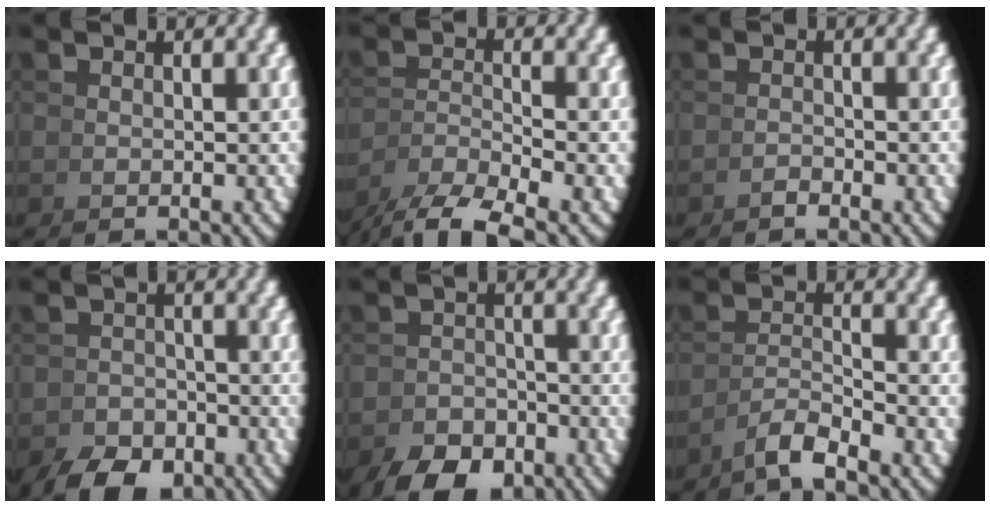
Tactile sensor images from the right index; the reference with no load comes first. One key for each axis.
{"total": 5.0, "fx": -3.8, "fy": 1.8, "fz": 2.6, "tx": -0.047, "ty": -0.012, "tz": -0.056}
{"total": 1.5, "fx": -1.0, "fy": -1.1, "fz": -0.5, "tx": 0.018, "ty": 0.005, "tz": -0.020}
{"total": 3.8, "fx": -3.6, "fy": 1.0, "fz": 0.6, "tx": 0.018, "ty": -0.006, "tz": -0.062}
{"total": 4.2, "fx": -3.8, "fy": 1.3, "fz": 1.0, "tx": 0.016, "ty": -0.006, "tz": -0.065}
{"total": 2.8, "fx": -2.3, "fy": 0.2, "fz": 1.6, "tx": -0.018, "ty": 0.003, "tz": -0.041}